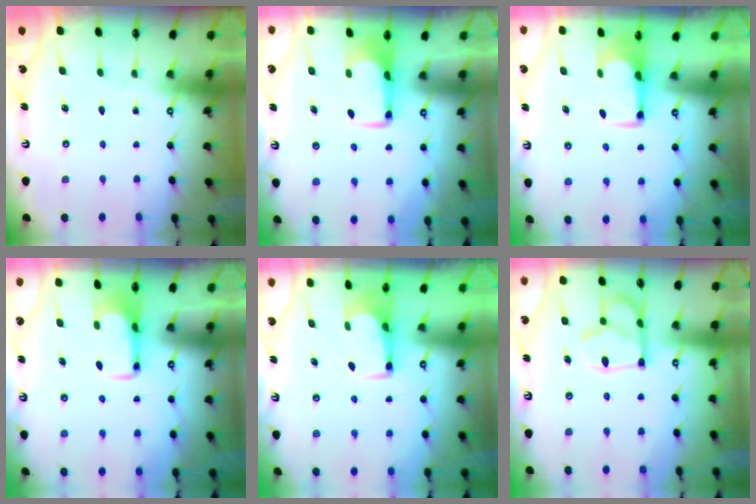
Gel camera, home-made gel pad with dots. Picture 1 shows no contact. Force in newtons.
{"total": 2.0, "press": 2.0, "slide": 0.4}
{"total": 1.9, "press": 1.7, "slide": 0.8}
{"total": 1.8, "press": 1.8, "slide": 0.4}
{"total": 2.4, "press": 2.4, "slide": 0.4}
{"total": 5.8, "press": 5.7, "slide": 1.1}